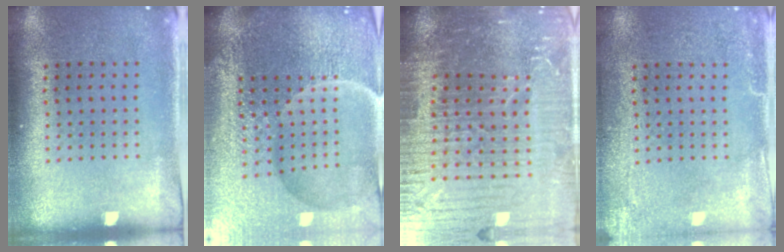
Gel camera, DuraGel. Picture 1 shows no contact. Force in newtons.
{"total": 7.0, "press": 6.2, "slide": 3.3}
{"total": 6.9, "press": 6.0, "slide": 3.4}
{"total": 2.8, "press": 2.8, "slide": 0.3}